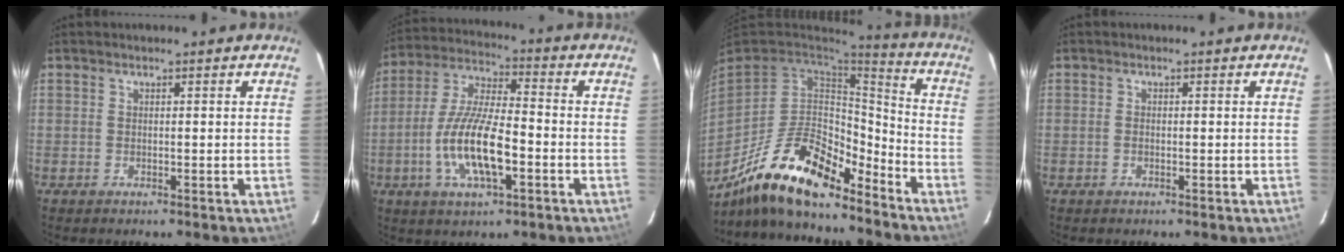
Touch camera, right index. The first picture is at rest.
{"total": 14.4, "force": [-4.4, 4.4, 13.0], "torque": [-0.271, -0.005, -0.082]}
{"total": 19.4, "force": [-14.6, 6.3, 11.0], "torque": [-0.223, -0.004, -0.266]}
{"total": 0.7, "force": [-0.2, 0.4, 0.5], "torque": [-0.013, 0.001, -0.005]}